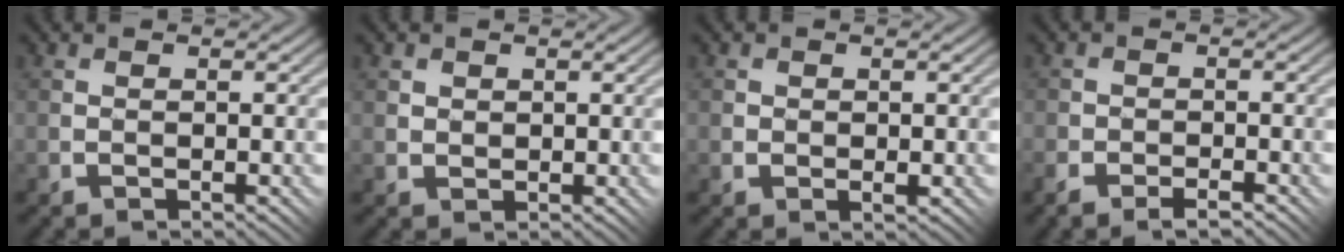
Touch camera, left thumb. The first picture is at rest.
{"total": 1.9, "force": [1.1, 1.5, 0.2], "torque": [-0.016, 0.002, 0.022]}
{"total": 1.4, "force": [0.4, 1.3, 0.3], "torque": [-0.004, -0.002, 0.010]}
{"total": 3.4, "force": [-2.3, 1.9, 1.5], "torque": [-0.016, -0.001, -0.043]}